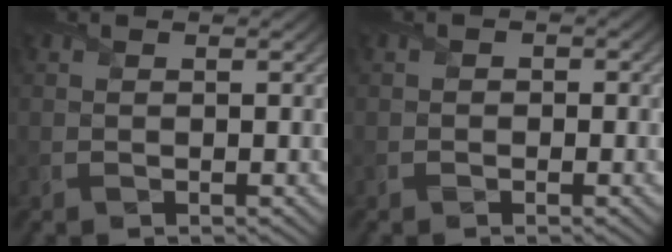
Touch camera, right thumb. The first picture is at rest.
{"total": 0.8, "force": [-0.4, 0.7, 0.1], "torque": [0.001, -0.004, -0.008]}